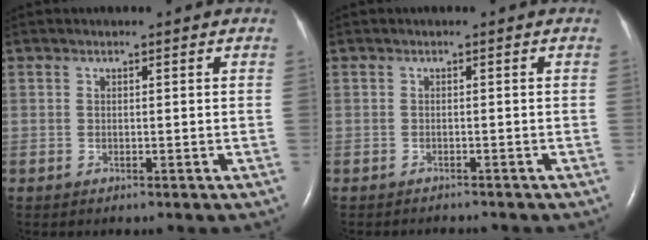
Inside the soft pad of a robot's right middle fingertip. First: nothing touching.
{"total": 2.8, "force": [-2.7, 0.5, 0.5], "torque": [-0.007, -0.005, -0.033]}